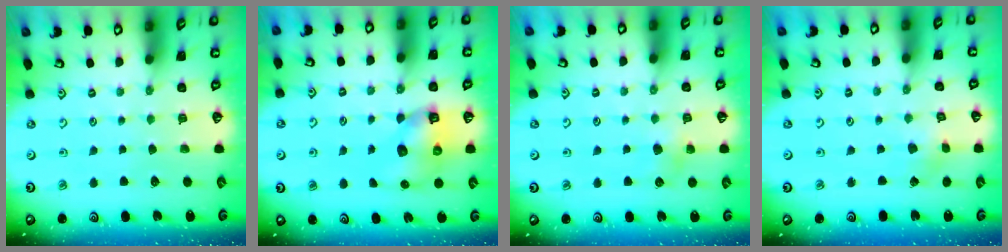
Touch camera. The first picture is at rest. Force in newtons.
{"total": 7.8, "press": 7.7, "slide": 1.0}
{"total": 5.3, "press": 5.3, "slide": 0.5}
{"total": 2.4, "press": 2.4, "slide": 0.3}